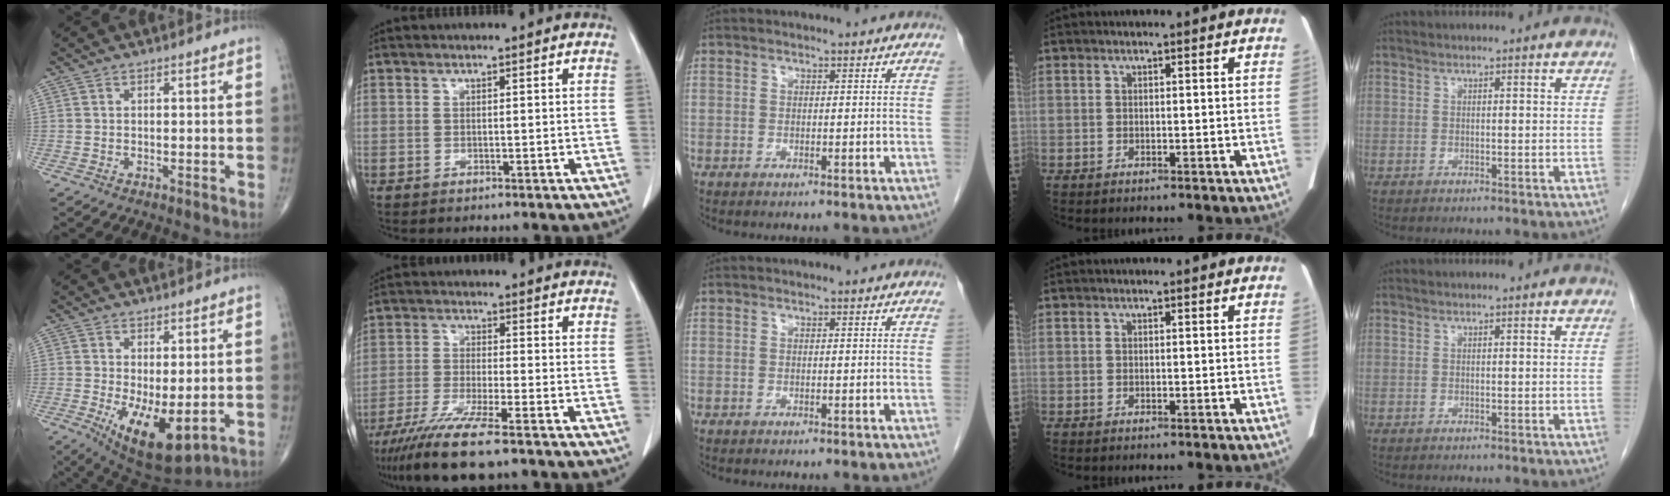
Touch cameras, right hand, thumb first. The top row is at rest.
{"thumb": {"total": 11.1, "force": [-2.2, 4.6, 9.9], "torque": [-0.156, -0.025, -0.015]}, "index": {"total": 10.9, "force": [-8.1, 0.2, 7.2], "torque": [-0.127, -0.031, -0.139]}}